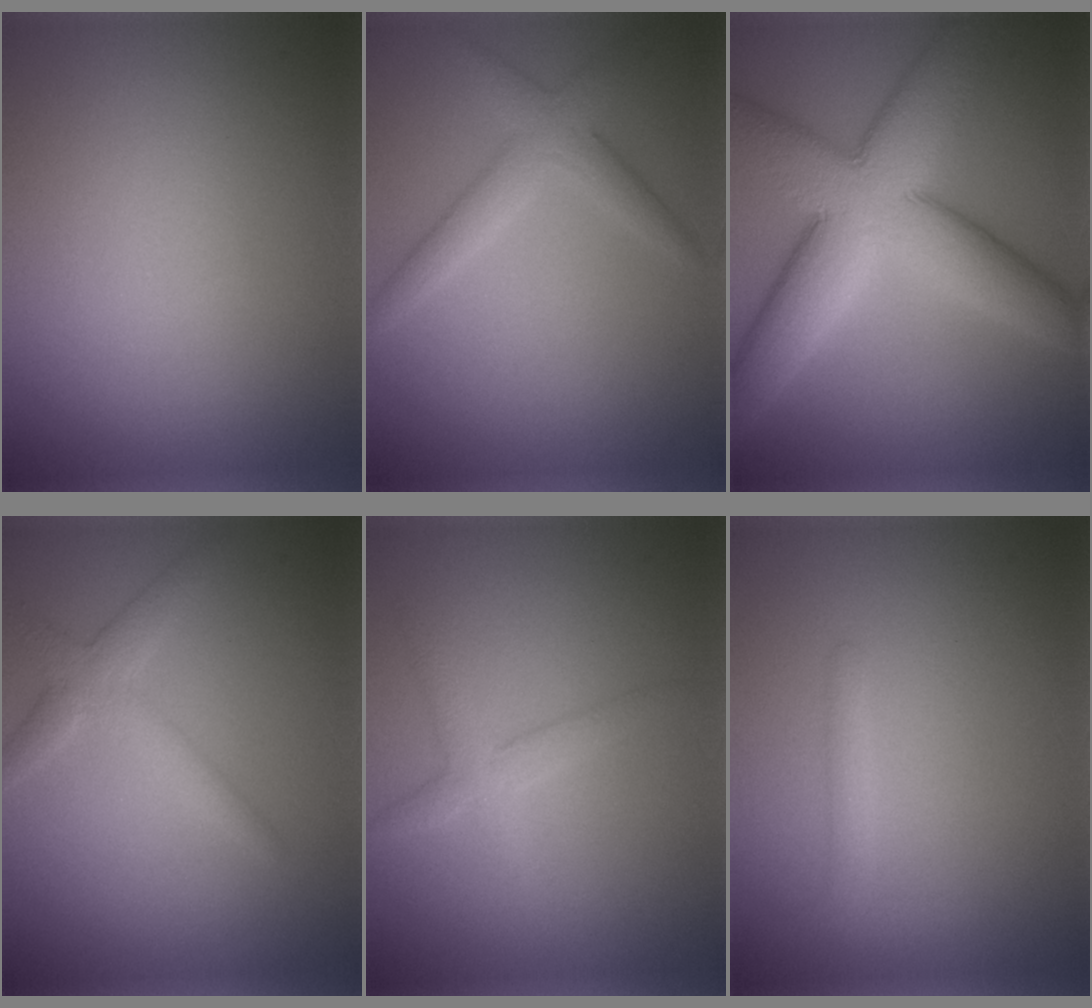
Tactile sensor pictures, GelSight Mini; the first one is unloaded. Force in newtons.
{"total": 2.9, "press": 2.9, "slide": 0.2}
{"total": 11.3, "press": 11.3, "slide": 0.3}
{"total": 2.8, "press": 2.8, "slide": 0.1}
{"total": 2.2, "press": 2.2, "slide": 0.1}
{"total": 1.5, "press": 1.5, "slide": 0.2}